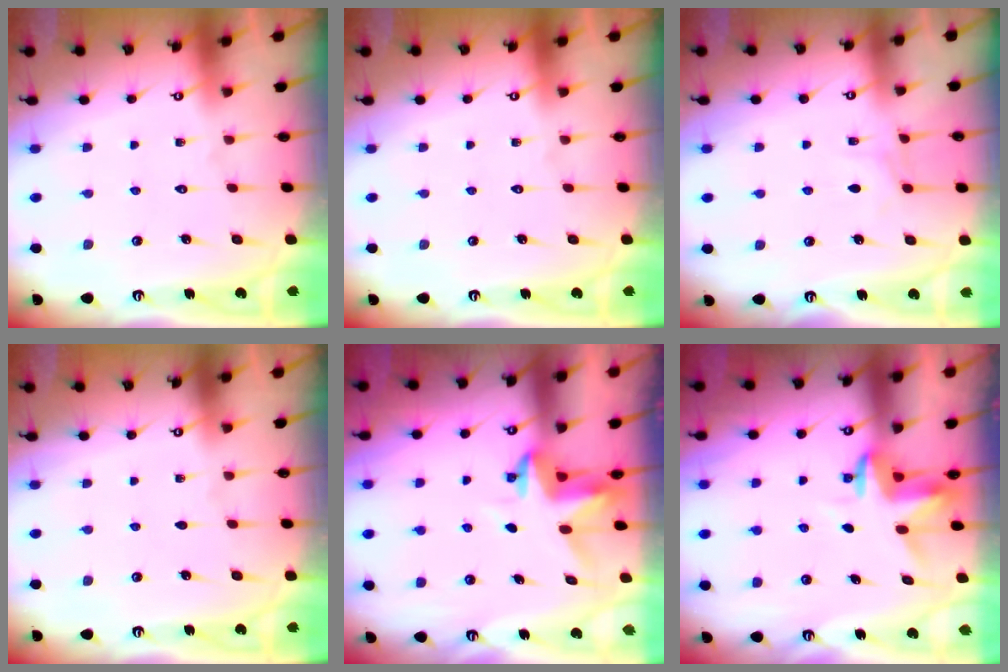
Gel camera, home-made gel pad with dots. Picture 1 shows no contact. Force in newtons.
{"total": 0.0}
{"total": 4.8, "press": 4.8, "slide": 0.6}
{"total": 0.0}
{"total": 3.8, "press": 3.8, "slide": 0.3}
{"total": 3.5, "press": 3.5, "slide": 0.2}